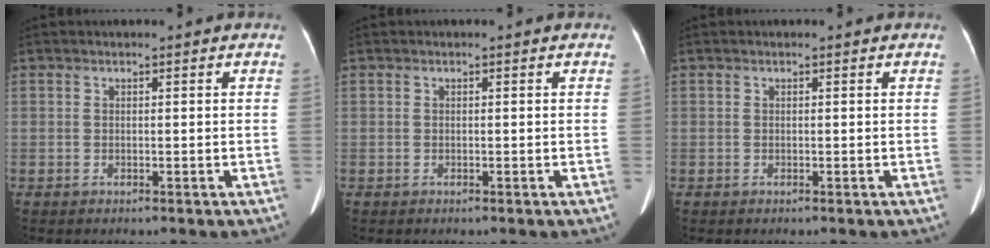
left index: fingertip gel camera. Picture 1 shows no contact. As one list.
[{"total": 0.0}, {"total": 0.0}]